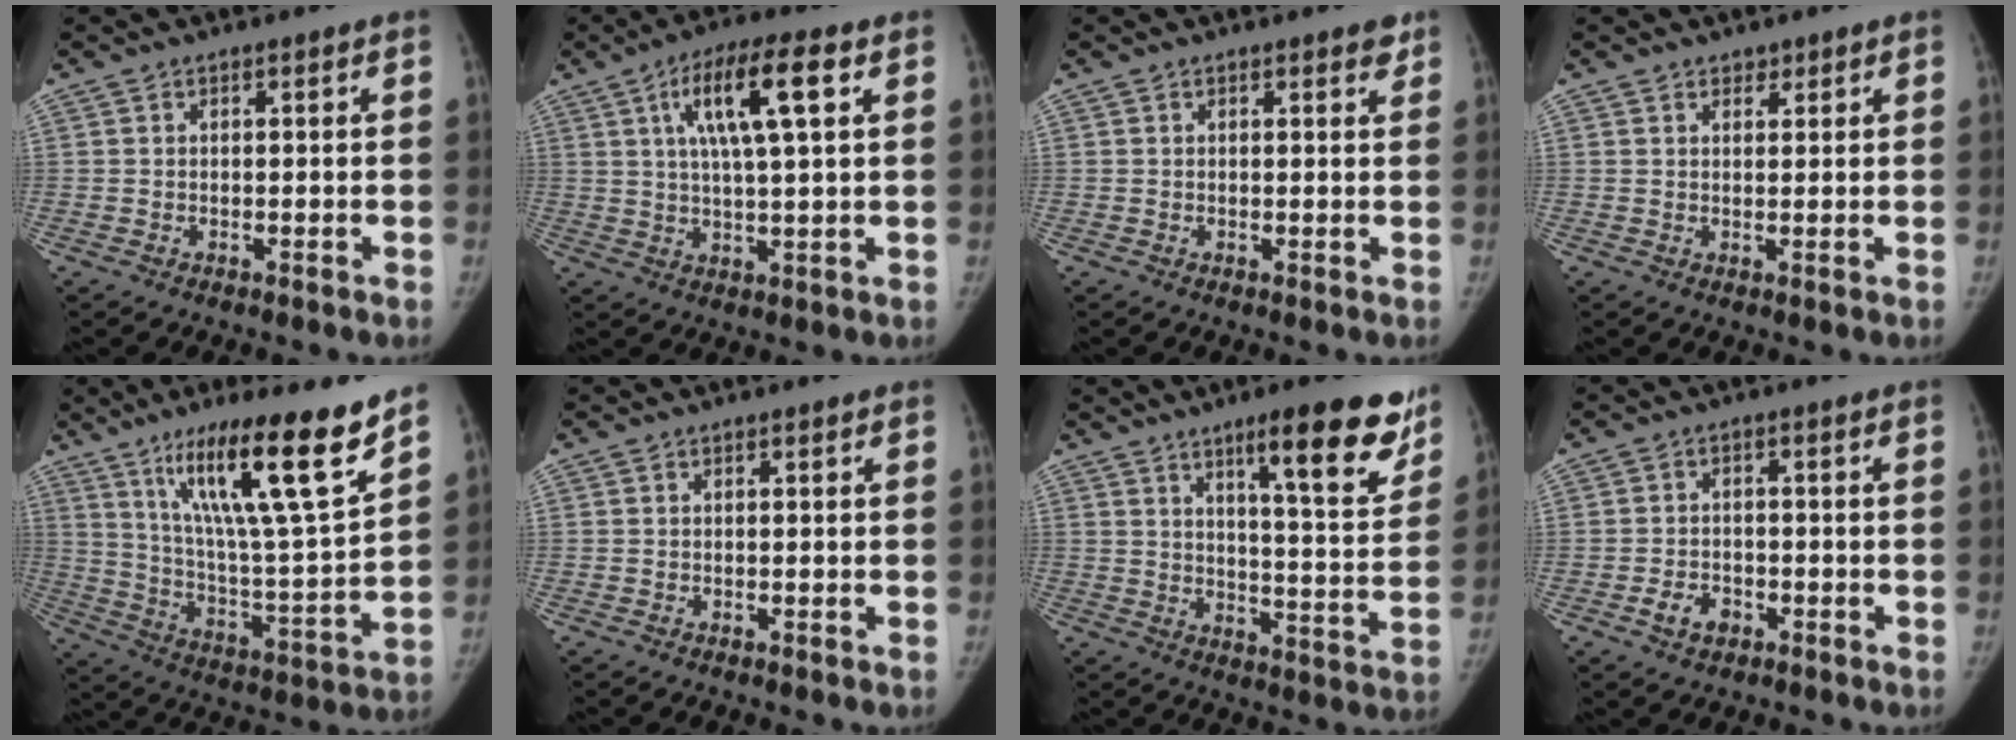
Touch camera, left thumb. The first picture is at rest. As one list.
[{"total": 12.2, "force": [4.4, 2.7, 11.1], "torque": [-0.198, 0.002, 0.073]}, {"total": 1.7, "force": [1.2, 0.7, 1.0], "torque": [-0.001, -0.005, 0.012]}, {"total": 1.5, "force": [1.1, 0.9, 0.2], "torque": [0.013, -0.007, 0.014]}, {"total": 21.9, "force": [14.0, 2.3, 16.7], "torque": [-0.252, -0.067, 0.239]}, {"total": 0.0}, {"total": 16.5, "force": [10.4, 3.6, 12.3], "torque": [-0.128, -0.061, 0.149]}, {"total": 4.0, "force": [-2.0, 2.8, 2.0], "torque": [-0.026, 0.016, -0.030]}]